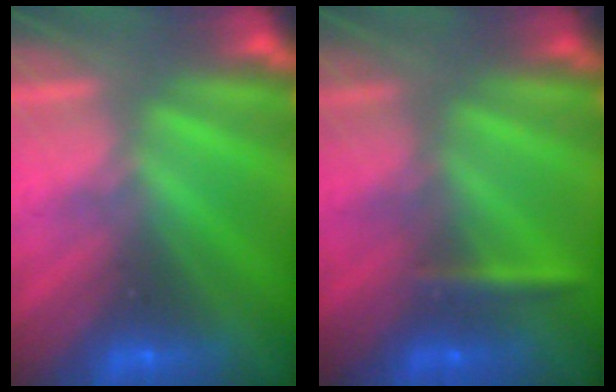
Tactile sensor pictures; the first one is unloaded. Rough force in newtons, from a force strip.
{"total": 2.4}